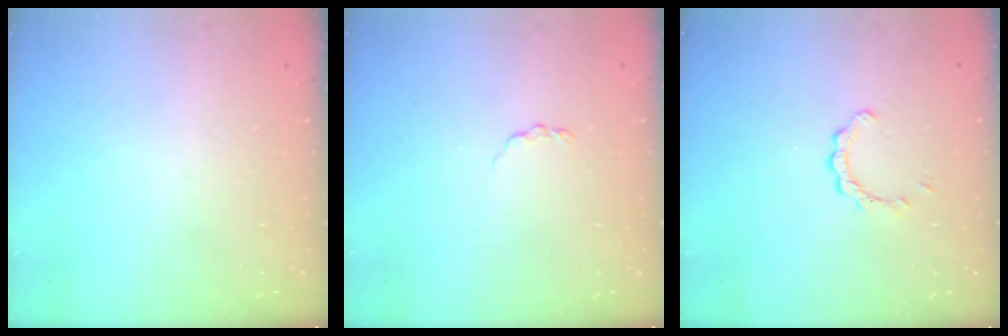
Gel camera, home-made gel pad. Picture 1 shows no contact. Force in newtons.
{"total": 2.8, "press": 2.7, "slide": 0.4}
{"total": 2.2, "press": 2.2, "slide": 0.1}